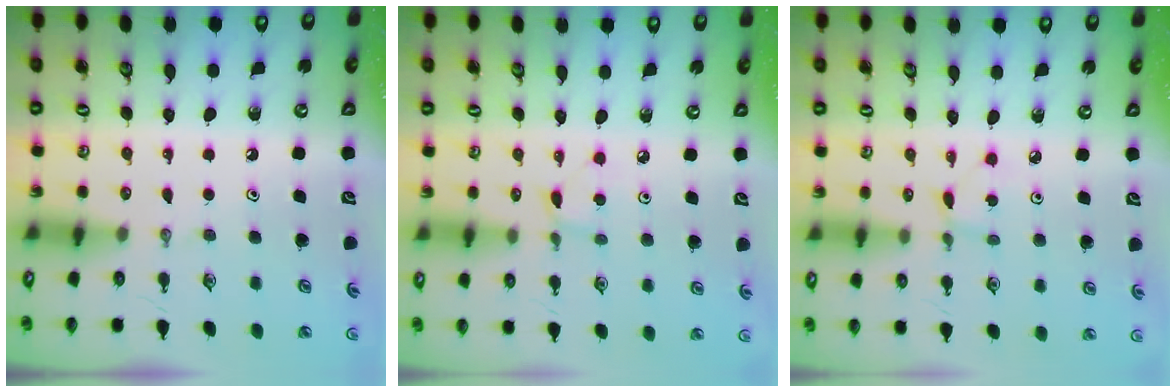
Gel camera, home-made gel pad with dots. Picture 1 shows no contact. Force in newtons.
{"total": 3.0, "press": 3.0, "slide": 0.5}
{"total": 0.8, "press": 0.8, "slide": 0.1}